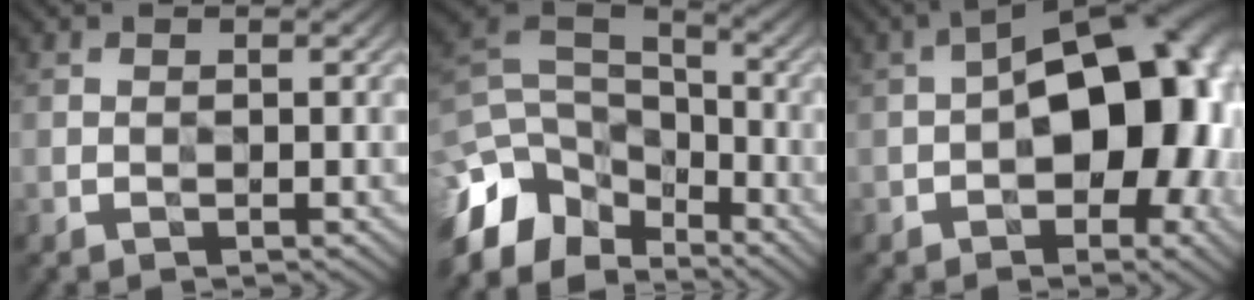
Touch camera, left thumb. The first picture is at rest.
{"total": 12.5, "force": [-7.9, 7.2, 6.4], "torque": [-0.187, -0.010, -0.148]}
{"total": 14.0, "force": [-1.2, 7.7, 11.6], "torque": [-0.130, 0.017, -0.034]}